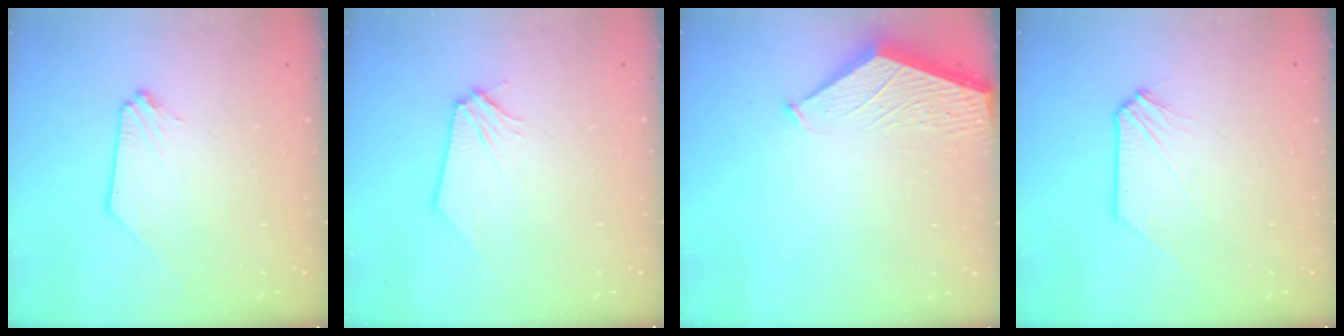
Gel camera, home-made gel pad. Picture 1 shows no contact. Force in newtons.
{"total": 0.0}
{"total": 2.1, "press": 2.1, "slide": 0.2}
{"total": 0.0}